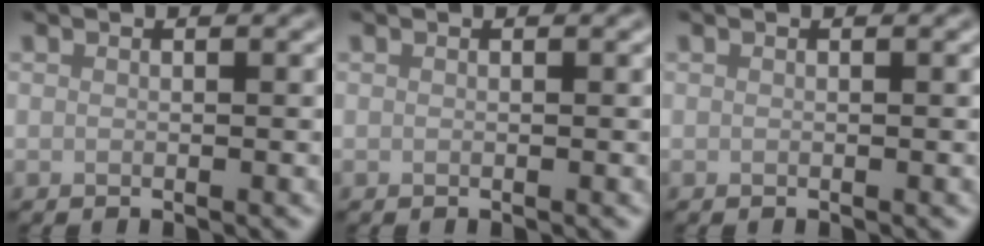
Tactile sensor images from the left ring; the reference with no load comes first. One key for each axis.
{"total": 0.0}
{"total": 0.0}